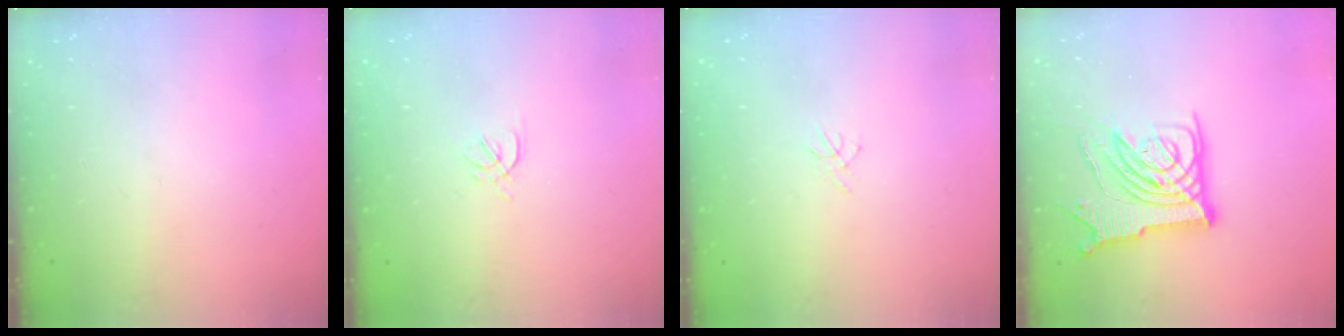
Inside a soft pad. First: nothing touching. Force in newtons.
{"total": 1.7, "press": 1.6, "slide": 0.6}
{"total": 0.5, "press": 0.4, "slide": 0.3}
{"total": 14.0, "press": 13.9, "slide": 1.5}